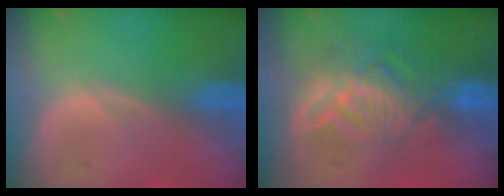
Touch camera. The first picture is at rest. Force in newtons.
{"total": 9.4, "press": 8.2, "slide": 4.6}